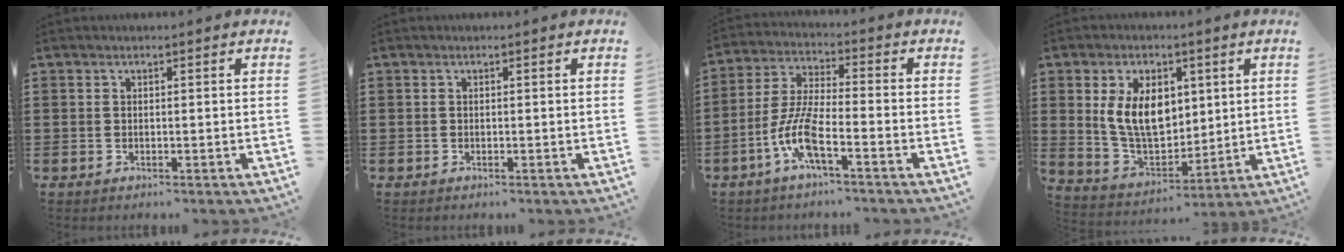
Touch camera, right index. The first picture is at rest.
{"total": 0.0}
{"total": 8.2, "force": [-4.2, 1.6, 6.8], "torque": [-0.166, -0.012, -0.086]}
{"total": 9.8, "force": [2.5, 6.4, 7.0], "torque": [-0.156, 0.007, 0.041]}